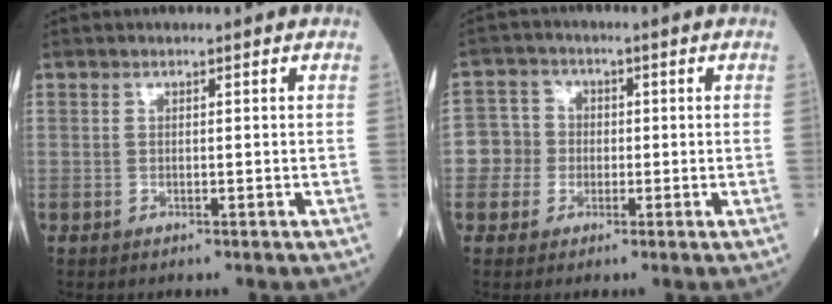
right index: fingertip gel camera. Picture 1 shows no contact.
{"total": 4.5, "force": [-0.7, 4.4, 0.6], "torque": [-0.008, 0.019, -0.016]}